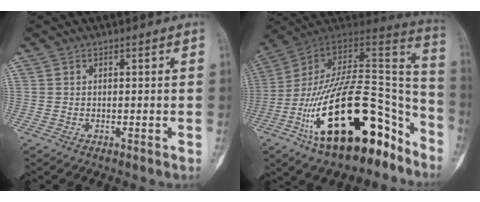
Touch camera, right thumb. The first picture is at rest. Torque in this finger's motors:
{"motor_torque": [3.26, 1.75, 2.45, -0.31, 0.94]}